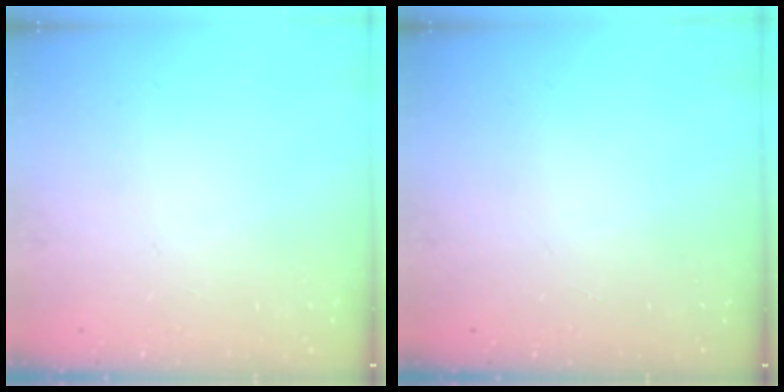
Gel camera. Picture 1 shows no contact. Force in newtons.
{"total": 0.0}